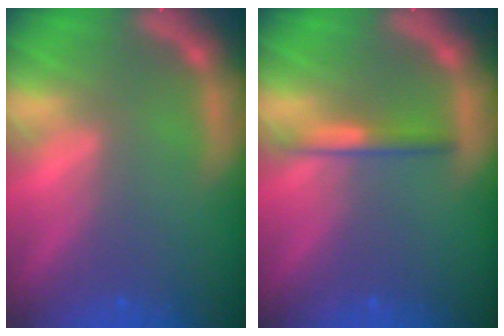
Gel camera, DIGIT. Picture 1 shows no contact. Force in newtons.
{"total": 2.0}